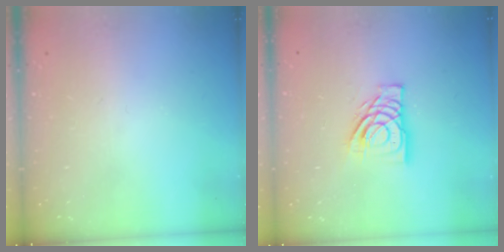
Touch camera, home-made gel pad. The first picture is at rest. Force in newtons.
{"total": 12.6, "press": 12.6, "slide": 1.6}